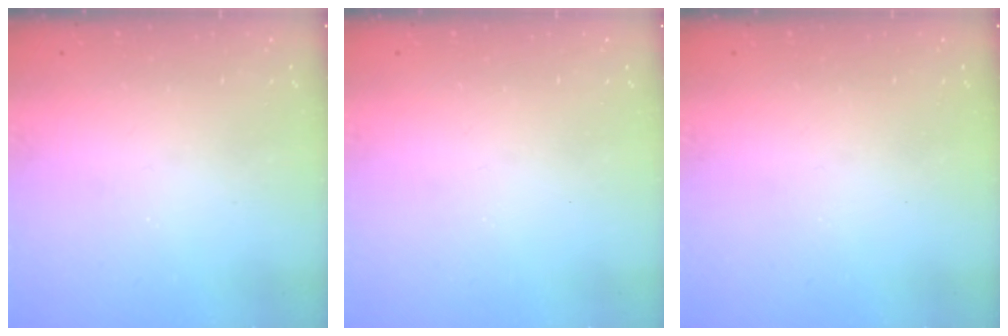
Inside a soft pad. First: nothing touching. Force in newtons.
{"total": 0.0}
{"total": 0.0}